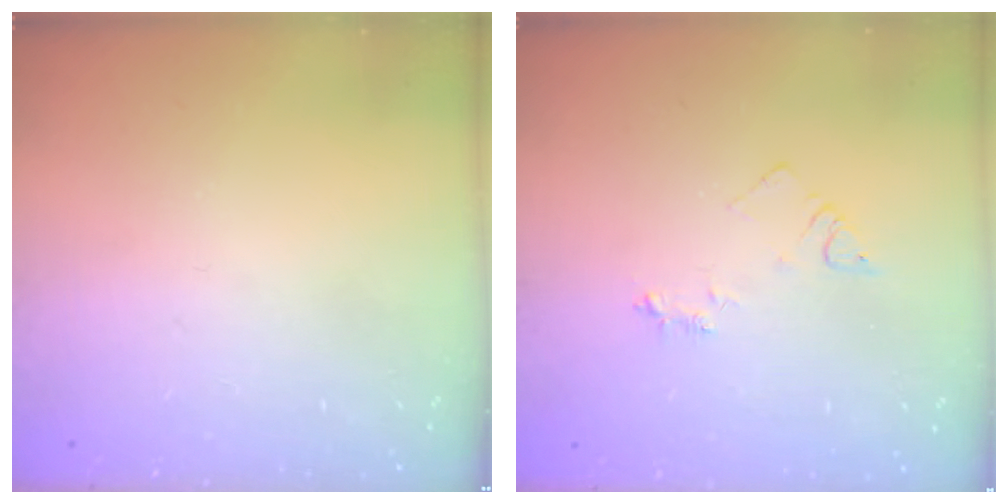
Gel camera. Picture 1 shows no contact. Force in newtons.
{"total": 3.9, "press": 3.8, "slide": 0.4}